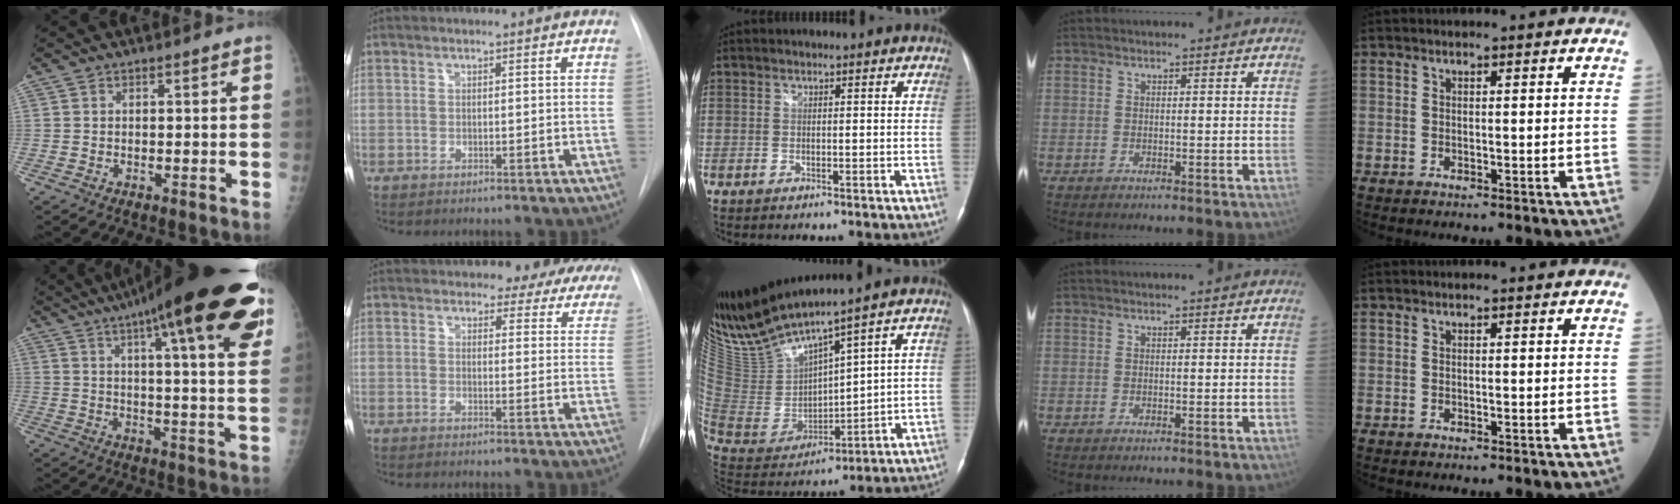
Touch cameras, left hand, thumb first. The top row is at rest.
{"thumb": {"total": 29.3, "force": [17.5, 5.8, 22.8], "torque": [-0.276, -0.020, 0.233]}, "index": {"total": 16.9, "force": [15.5, 5.3, 4.4], "torque": [-0.034, -0.031, 0.158]}, "middle": {"total": 14.2, "force": [12.6, -0.3, 6.6], "torque": [-0.142, -0.018, 0.261]}}